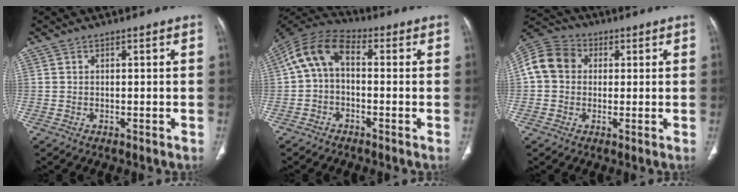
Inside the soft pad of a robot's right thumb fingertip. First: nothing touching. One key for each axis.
{"total": 9.6, "fx": 0.3, "fy": 5.9, "fz": 7.6, "tx": -0.137, "ty": 0.035, "tz": -0.009}
{"total": 10.2, "fx": 1.4, "fy": 8.6, "fz": 5.4, "tx": -0.096, "ty": 0.028, "tz": 0.014}